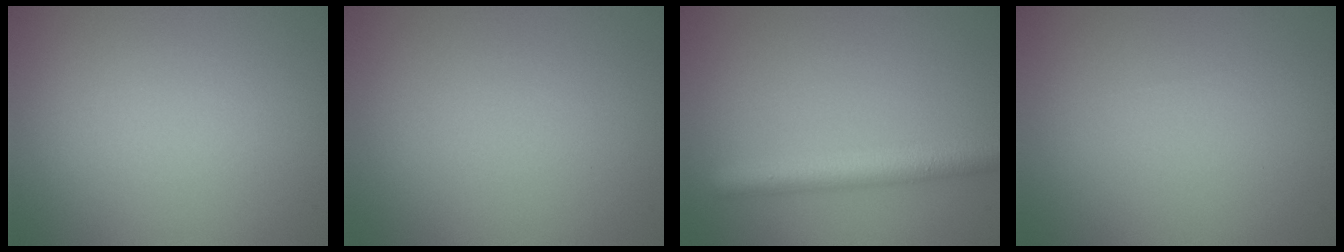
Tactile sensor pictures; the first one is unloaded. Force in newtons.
{"total": 0.0}
{"total": 4.4, "press": 4.4, "slide": 0.2}
{"total": 0.0}